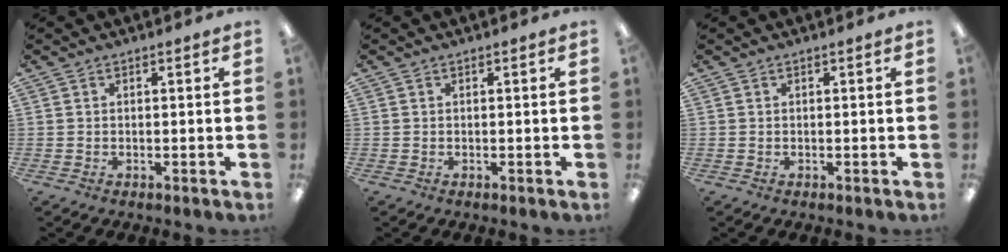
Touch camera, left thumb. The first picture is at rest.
{"total": 0.0}
{"total": 0.0}